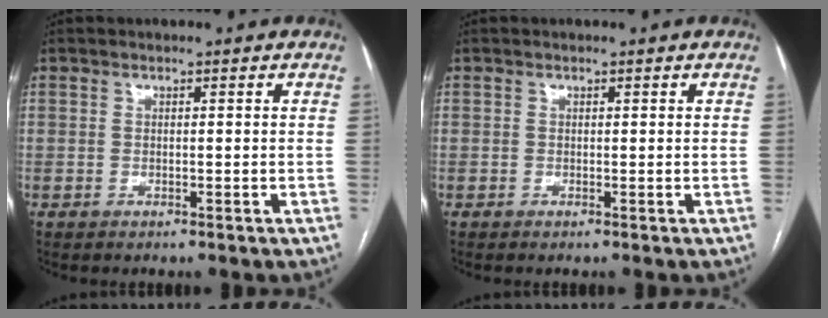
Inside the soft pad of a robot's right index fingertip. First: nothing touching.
{"total": 0.0}